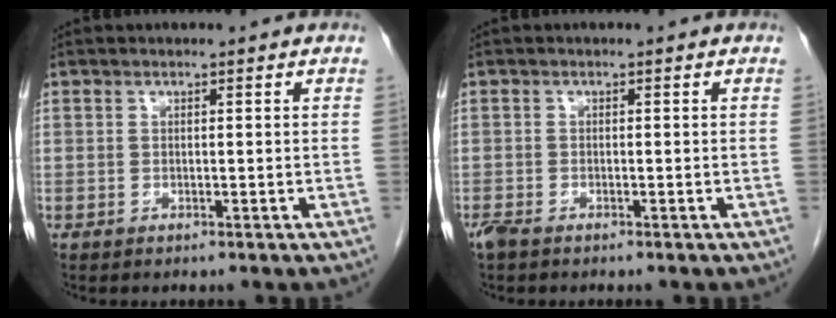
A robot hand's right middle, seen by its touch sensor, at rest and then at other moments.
{"total": 1.7, "force": [-1.3, 0.5, 0.9], "torque": [-0.026, -0.005, -0.024]}